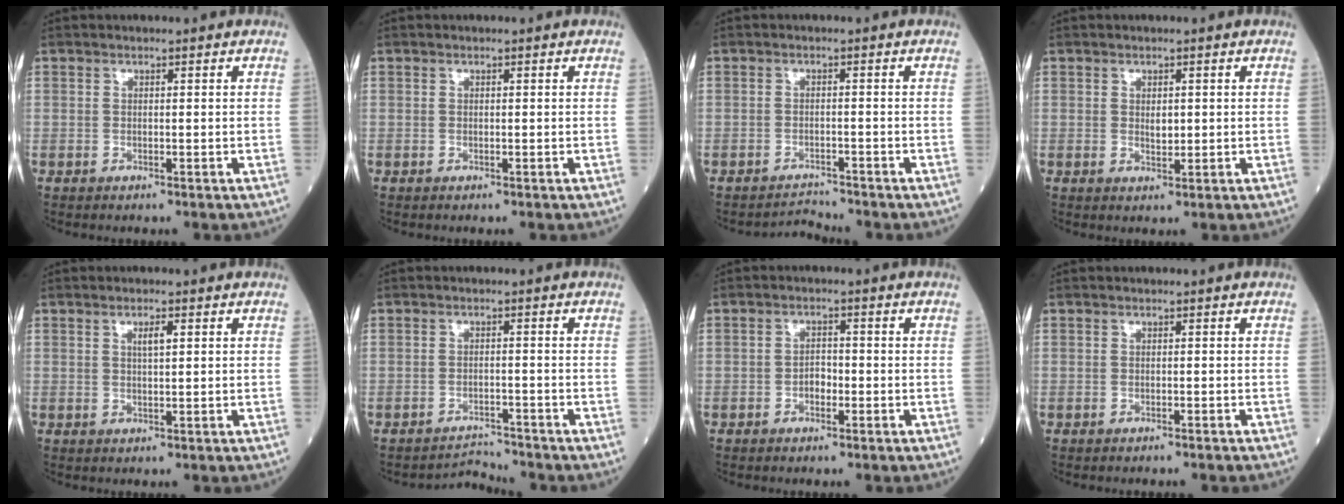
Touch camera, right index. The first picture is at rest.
{"total": 0.0}
{"total": 2.2, "force": [-2.0, -0.4, -1.0], "torque": [0.018, -0.010, -0.029]}
{"total": 1.6, "force": [0.3, 0.8, 1.3], "torque": [-0.021, -0.004, 0.007]}
{"total": 2.0, "force": [0.8, 0.3, 1.8], "torque": [-0.032, -0.001, 0.012]}
{"total": 2.8, "force": [-2.5, -0.3, -1.2], "torque": [0.021, -0.004, -0.035]}
{"total": 2.1, "force": [-0.9, 1.2, 1.4], "torque": [-0.018, 0.006, -0.016]}
{"total": 1.0, "force": [-0.8, 0.0, 0.5], "torque": [-0.011, -0.001, -0.009]}